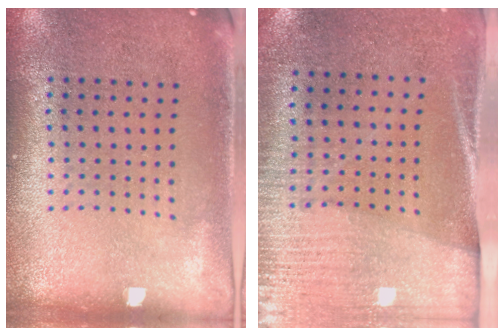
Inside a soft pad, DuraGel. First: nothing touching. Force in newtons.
{"total": 2.9, "press": 2.6, "slide": 1.3}